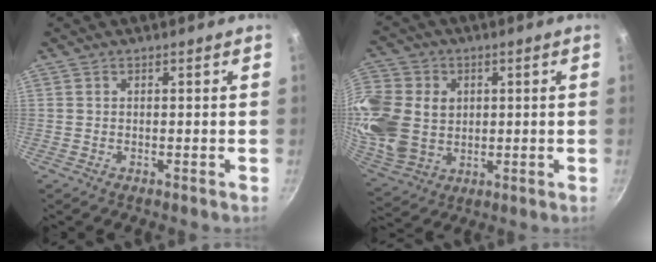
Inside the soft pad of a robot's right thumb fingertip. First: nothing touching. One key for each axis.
{"total": 16.9, "fx": 1.9, "fy": 13.6, "fz": 9.8, "tx": -0.194, "ty": -0.012, "tz": 0.044}